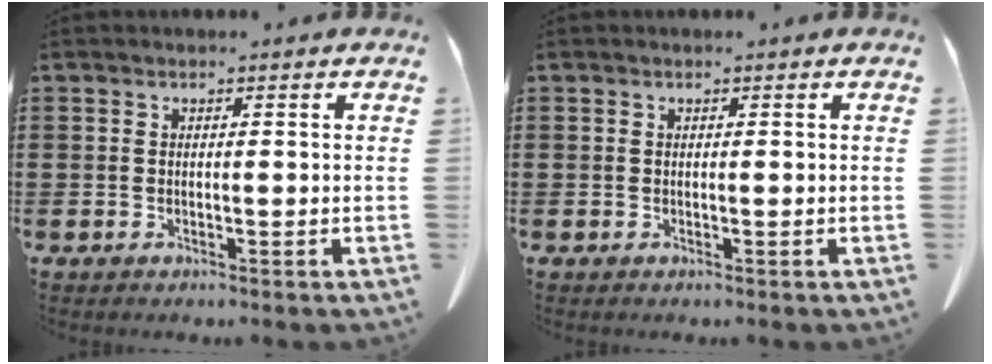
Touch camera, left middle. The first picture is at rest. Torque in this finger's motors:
{"motor_torque": [0.00, 0.00, 0.00, -0.01]}